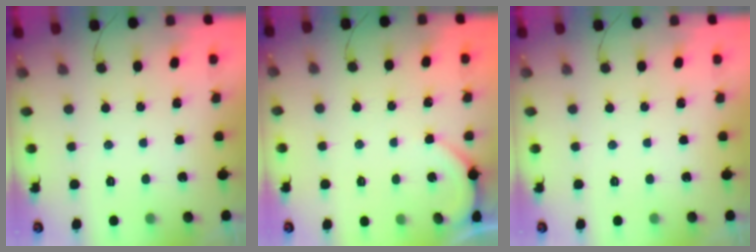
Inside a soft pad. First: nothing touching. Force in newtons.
{"total": 2.3, "press": 2.3, "slide": 0.4}
{"total": 0.0}